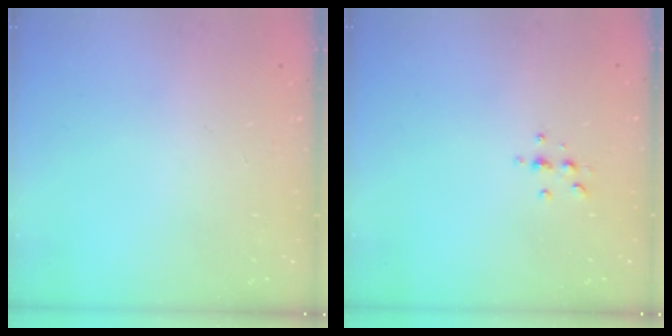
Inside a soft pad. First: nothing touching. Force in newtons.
{"total": 3.9, "press": 3.9, "slide": 0.6}